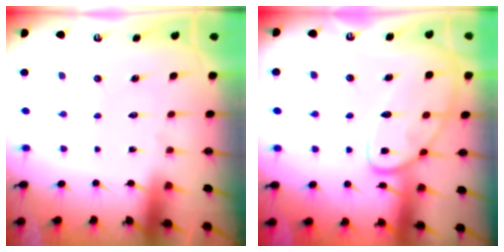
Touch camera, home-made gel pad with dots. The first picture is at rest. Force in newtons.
{"total": 11.7, "press": 11.6, "slide": 0.7}